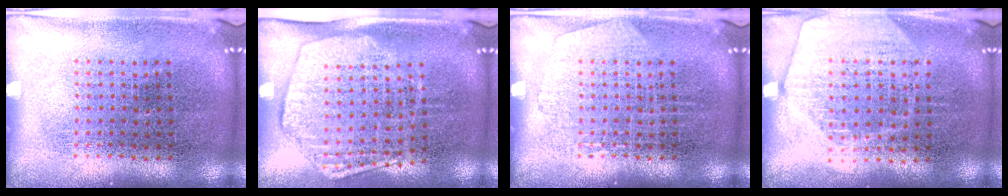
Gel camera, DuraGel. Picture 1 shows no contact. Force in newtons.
{"total": 1.9, "press": 1.6, "slide": 1.1}
{"total": 1.0, "press": 1.0, "slide": 0.1}
{"total": 1.7, "press": 1.6, "slide": 0.7}